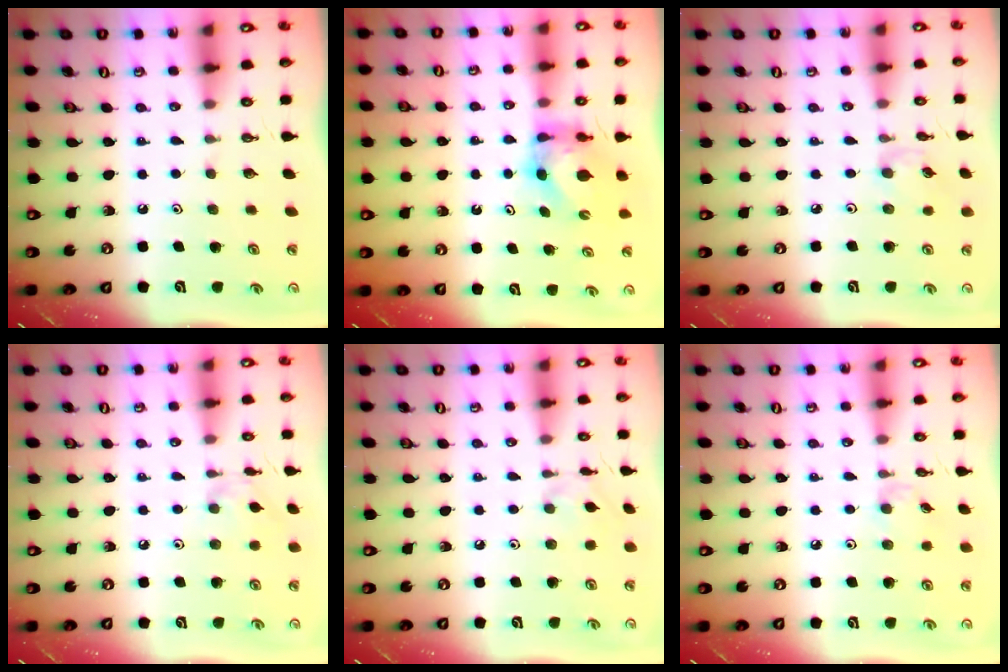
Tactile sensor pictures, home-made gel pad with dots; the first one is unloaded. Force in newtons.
{"total": 6.0, "press": 6.0, "slide": 0.3}
{"total": 2.5, "press": 2.5, "slide": 0.3}
{"total": 1.4, "press": 1.3, "slide": 0.2}
{"total": 1.6, "press": 1.6, "slide": 0.2}
{"total": 2.5, "press": 2.4, "slide": 0.4}